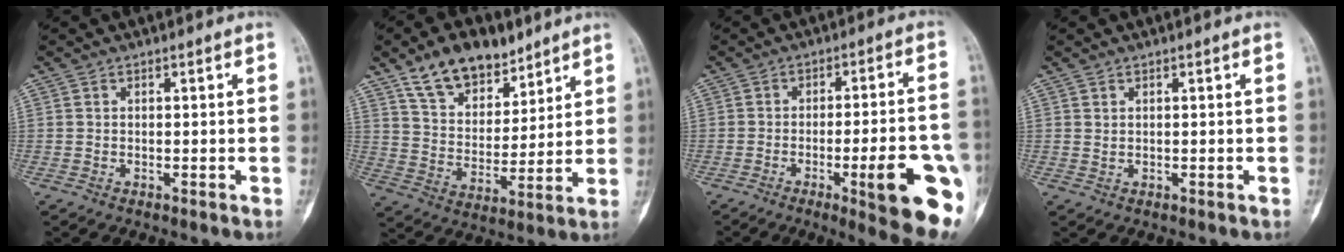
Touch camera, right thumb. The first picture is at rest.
{"total": 14.4, "force": [10.0, 7.9, 6.7], "torque": [-0.075, -0.048, 0.177]}
{"total": 16.3, "force": [-5.6, 3.0, 15.0], "torque": [-0.161, 0.011, -0.064]}
{"total": 0.6, "force": [0.4, 0.3, 0.3], "torque": [-0.001, -0.003, 0.008]}